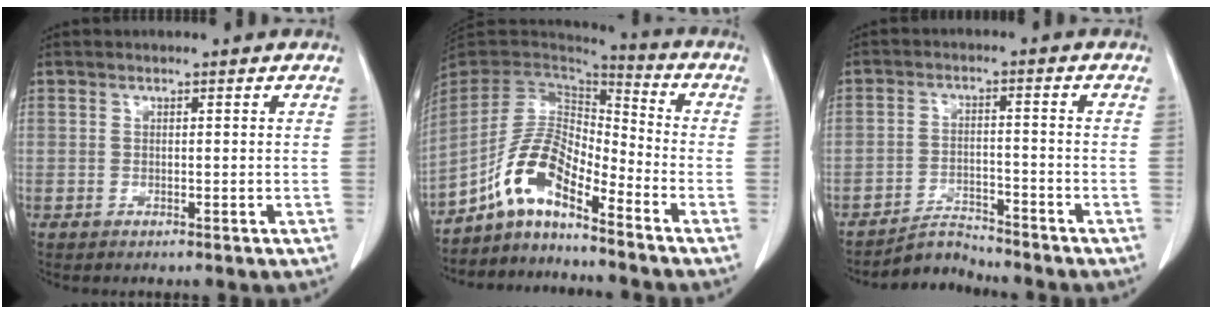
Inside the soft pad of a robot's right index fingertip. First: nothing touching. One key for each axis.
{"total": 10.4, "fx": -6.8, "fy": 2.9, "fz": 7.3, "tx": -0.159, "ty": 0.026, "tz": -0.131}
{"total": 4.1, "fx": -4.0, "fy": 0.0, "fz": -0.8, "tx": 0.012, "ty": -0.005, "tz": -0.067}